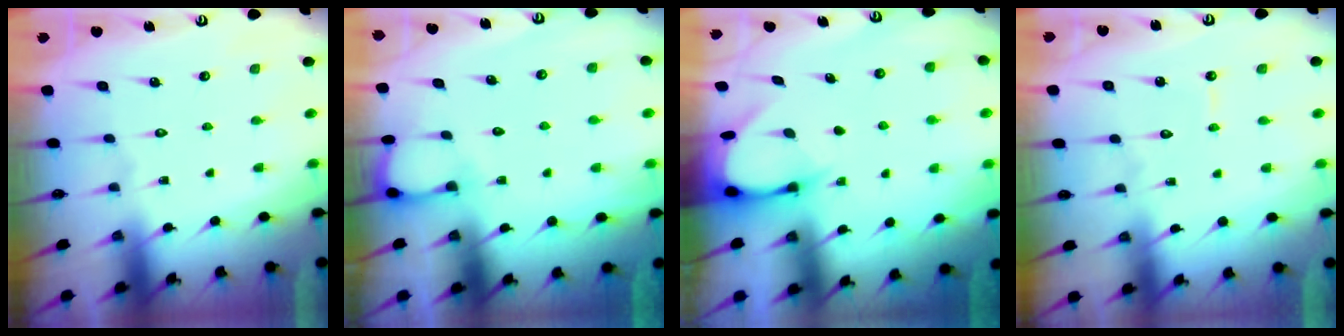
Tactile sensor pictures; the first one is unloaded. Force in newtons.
{"total": 2.6, "press": 2.6, "slide": 0.3}
{"total": 3.7, "press": 3.6, "slide": 0.4}
{"total": 2.8, "press": 2.8, "slide": 0.3}